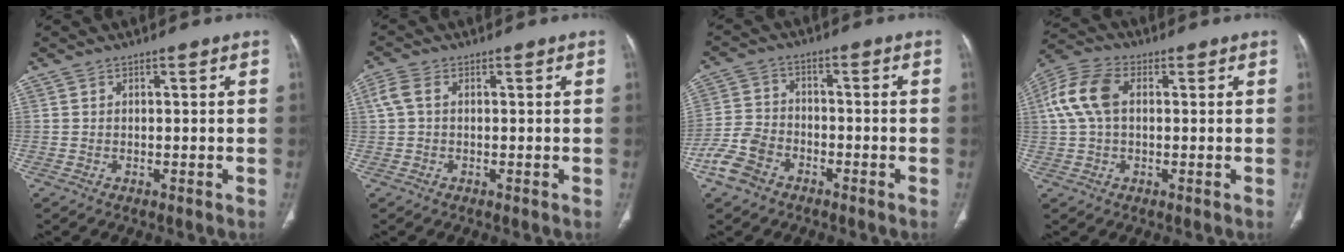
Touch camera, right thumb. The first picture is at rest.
{"total": 2.9, "force": [0.3, 1.8, 2.3], "torque": [-0.064, 0.007, 0.000]}
{"total": 7.6, "force": [-4.5, 5.1, 3.5], "torque": [-0.076, 0.023, -0.089]}
{"total": 9.3, "force": [1.1, 5.8, 7.2], "torque": [-0.164, 0.027, 0.016]}